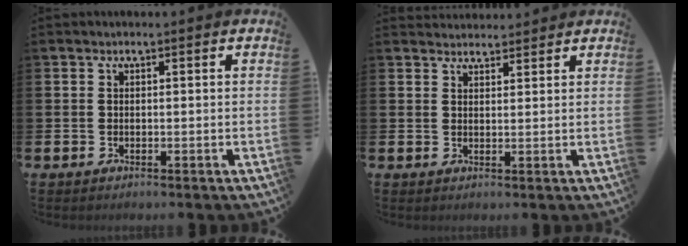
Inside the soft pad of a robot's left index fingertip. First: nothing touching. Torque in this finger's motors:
{"motor_torque": [0.21, -0.39, 0.01, -0.01]}